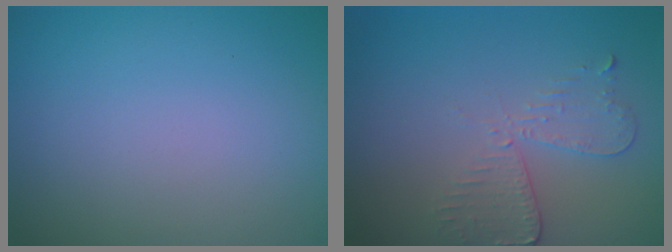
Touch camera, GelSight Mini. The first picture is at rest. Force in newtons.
{"total": 3.0, "press": 2.6, "slide": 1.5}